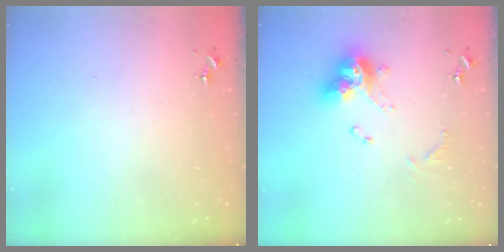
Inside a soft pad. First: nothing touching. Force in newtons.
{"total": 15.1, "press": 15.0, "slide": 1.4}